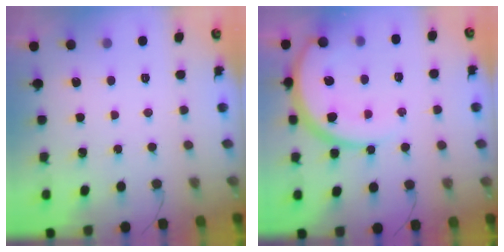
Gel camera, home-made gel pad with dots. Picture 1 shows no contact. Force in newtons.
{"total": 15.1, "press": 15.0, "slide": 1.6}